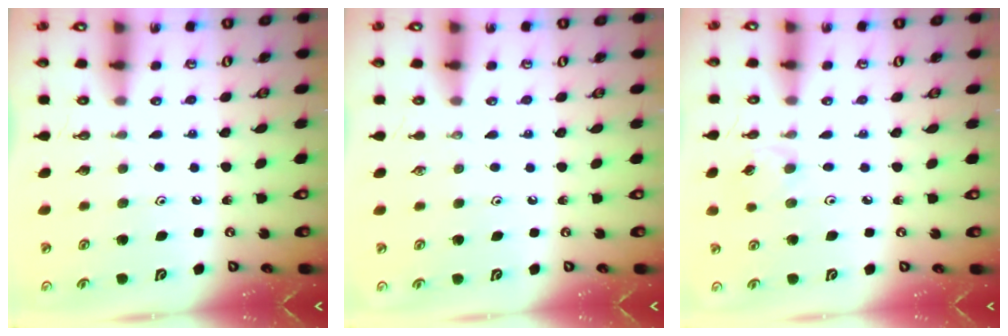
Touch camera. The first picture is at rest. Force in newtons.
{"total": 0.0}
{"total": 2.7, "press": 2.6, "slide": 0.5}